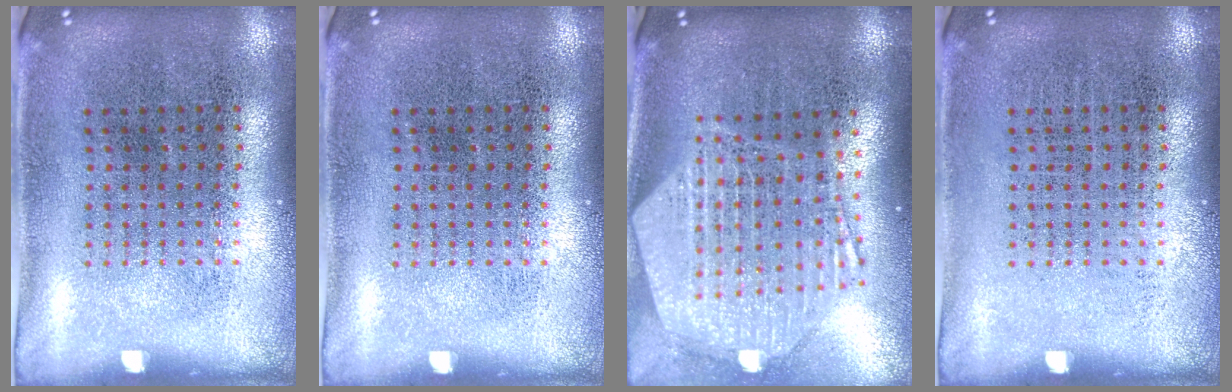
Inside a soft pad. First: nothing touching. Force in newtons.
{"total": 0.0}
{"total": 2.8, "press": 2.2, "slide": 1.7}
{"total": 0.0}